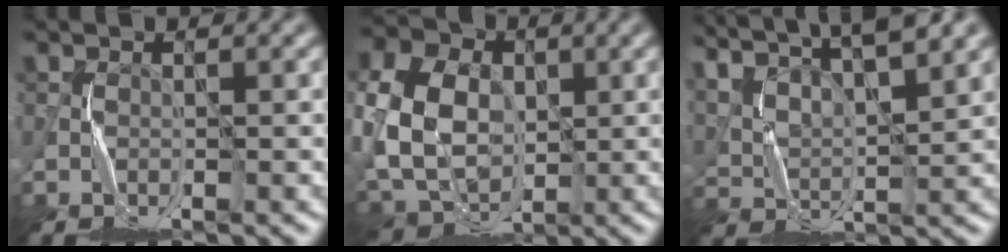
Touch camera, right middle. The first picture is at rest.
{"total": 12.0, "force": [0.5, 9.1, 7.8], "torque": [-0.183, 0.010, 0.000]}
{"total": 13.8, "force": [9.8, 4.2, 8.7], "torque": [-0.164, 0.030, 0.136]}